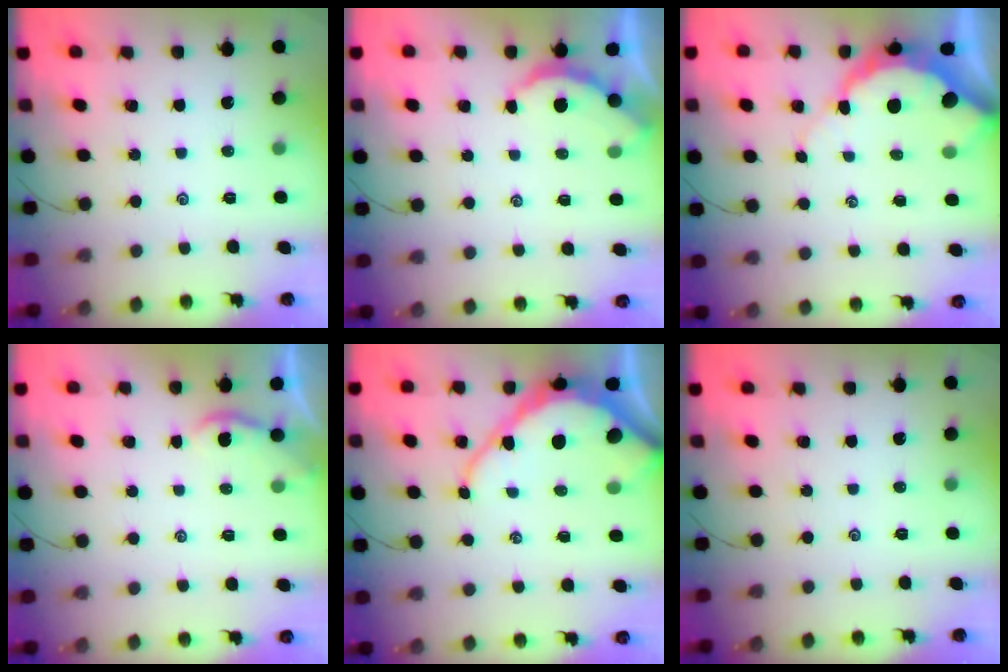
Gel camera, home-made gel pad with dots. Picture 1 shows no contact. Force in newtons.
{"total": 2.3, "press": 2.3, "slide": 0.3}
{"total": 8.3, "press": 8.2, "slide": 0.9}
{"total": 1.6, "press": 1.6, "slide": 0.2}
{"total": 12.6, "press": 12.6, "slide": 1.3}
{"total": 0.0}